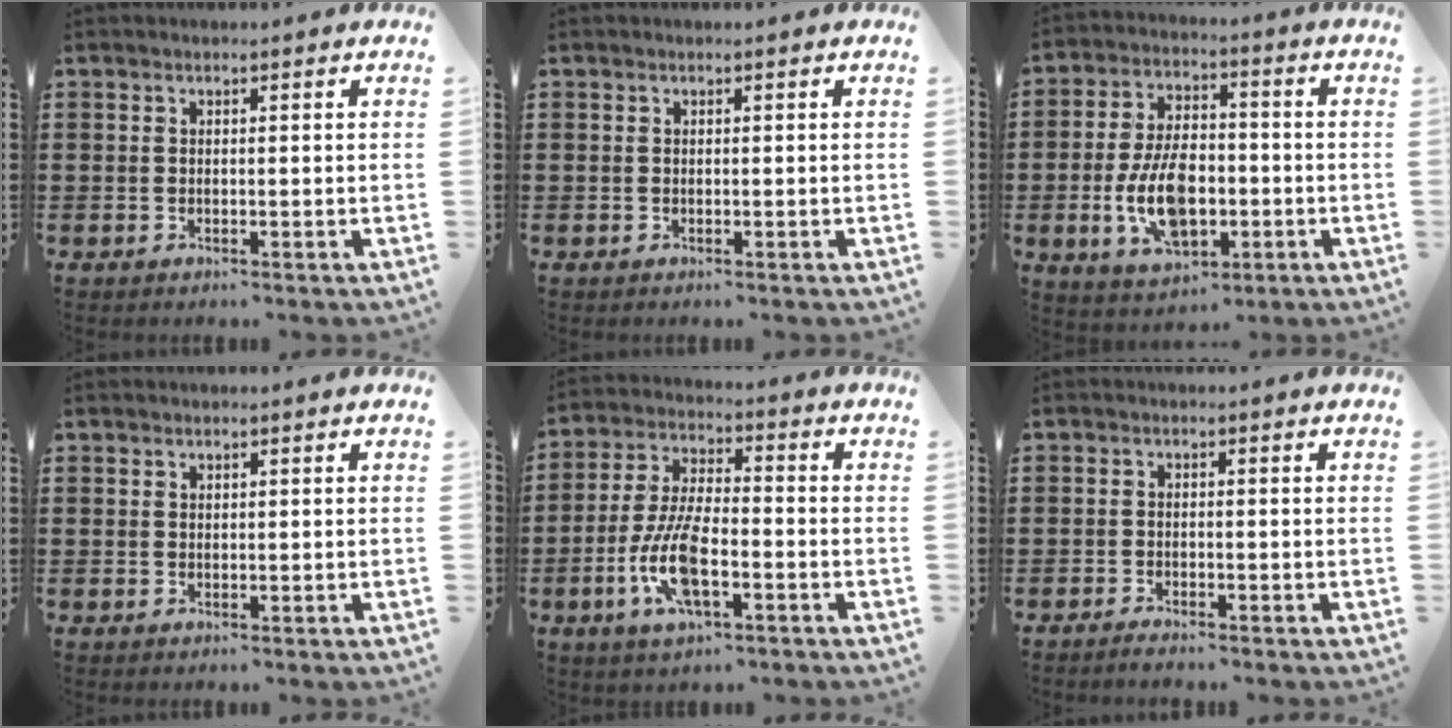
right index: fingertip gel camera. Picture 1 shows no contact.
{"total": 0.0}
{"total": 11.1, "force": [-2.6, 6.1, 8.8], "torque": [-0.180, 0.002, -0.046]}
{"total": 0.6, "force": [0.4, 0.4, 0.1], "torque": [-0.003, 0.002, 0.009]}
{"total": 10.3, "force": [-3.5, 3.8, 8.9], "torque": [-0.199, -0.008, -0.067]}
{"total": 1.0, "force": [-1.0, -0.1, 0.2], "torque": [-0.006, -0.004, -0.019]}